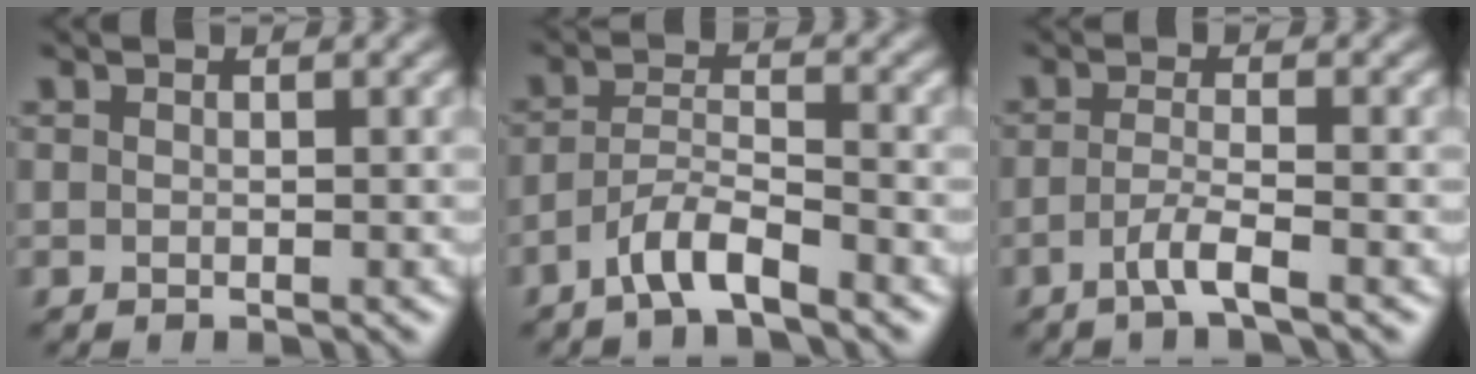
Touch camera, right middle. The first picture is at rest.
{"total": 3.7, "force": [-2.7, 0.7, 2.5], "torque": [-0.046, 0.010, -0.059]}
{"total": 2.6, "force": [-1.3, 0.4, 2.2], "torque": [-0.039, 0.002, -0.036]}